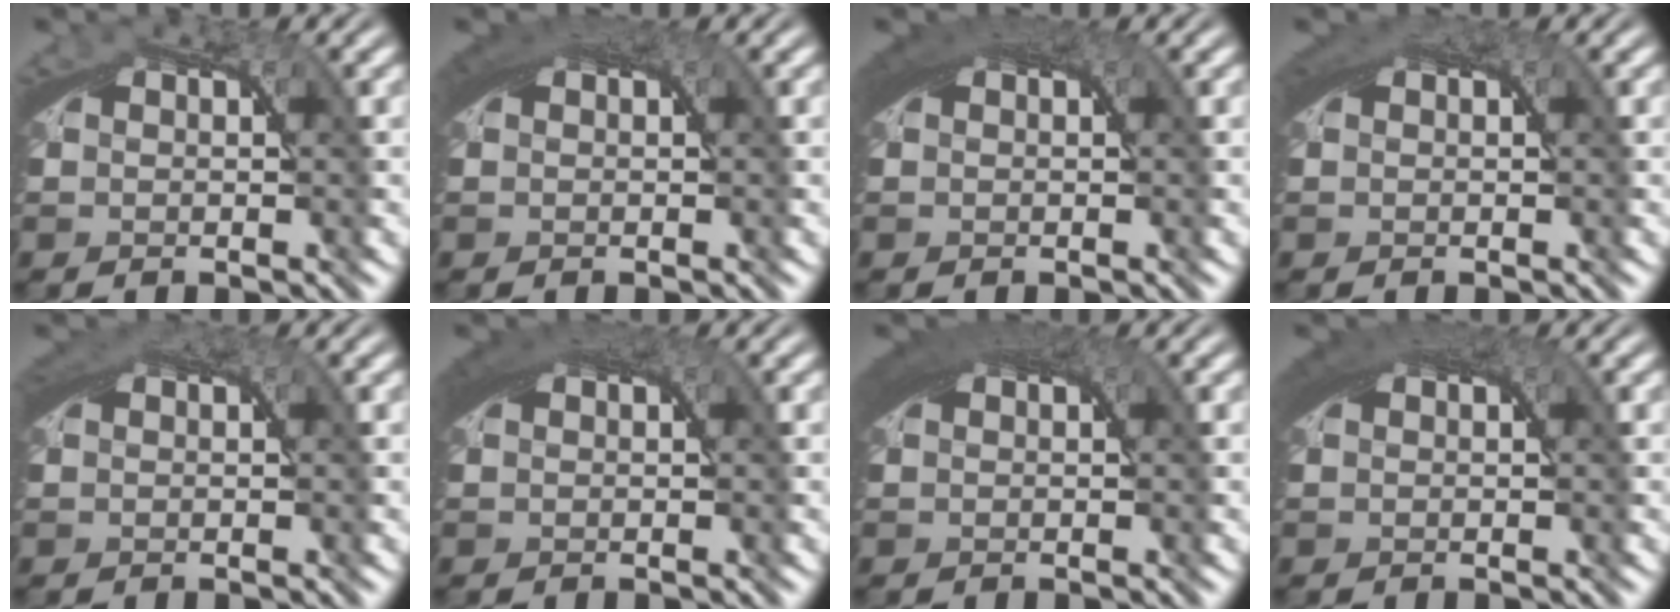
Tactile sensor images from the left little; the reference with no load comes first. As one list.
[{"total": 2.9, "force": [1.4, 0.9, 2.3], "torque": [-0.036, 0.011, 0.019]}, {"total": 3.5, "force": [1.5, 1.2, 2.9], "torque": [-0.043, 0.012, 0.020]}, {"total": 2.3, "force": [1.2, 0.9, 1.8], "torque": [-0.028, 0.010, 0.015]}, {"total": 2.0, "force": [1.0, 0.9, 1.5], "torque": [-0.023, 0.009, 0.012]}, {"total": 3.2, "force": [1.5, 1.1, 2.7], "torque": [-0.041, 0.011, 0.020]}, {"total": 4.0, "force": [1.7, 1.4, 3.3], "torque": [-0.045, 0.014, 0.022]}, {"total": 3.4, "force": [1.6, 1.1, 2.8], "torque": [-0.039, 0.013, 0.020]}]